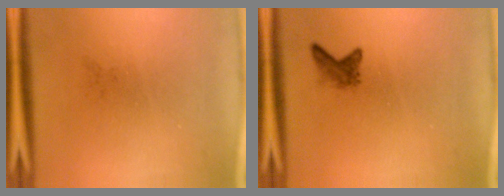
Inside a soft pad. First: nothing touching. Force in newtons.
{"total": 1.7}